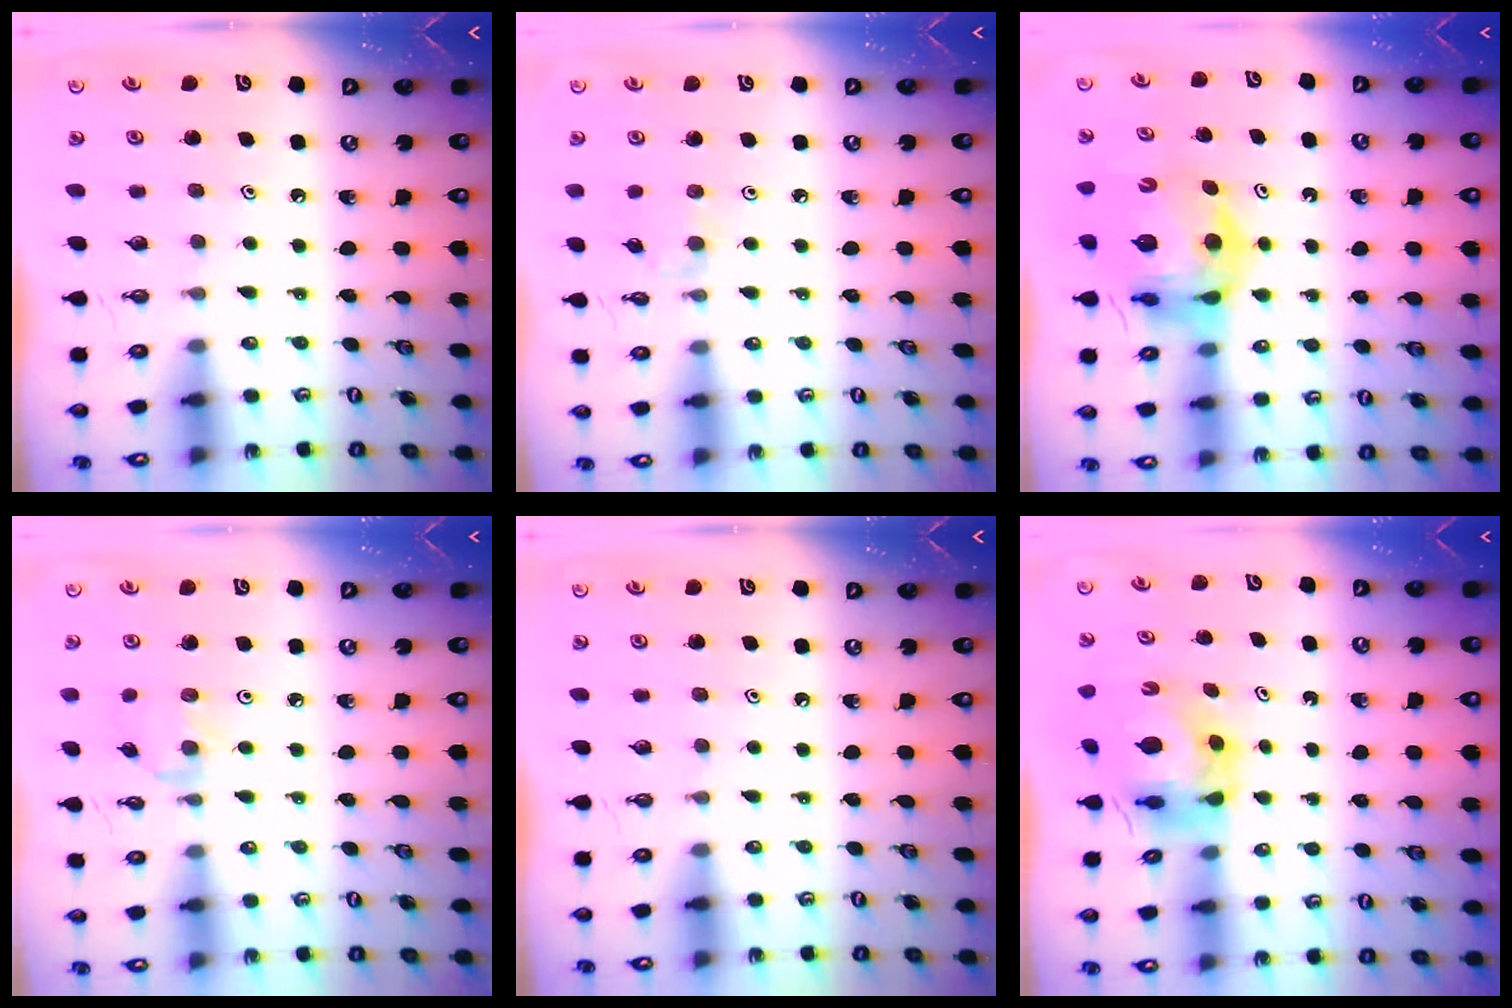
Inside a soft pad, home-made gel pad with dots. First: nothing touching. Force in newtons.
{"total": 2.5, "press": 2.5, "slide": 0.5}
{"total": 13.5, "press": 13.4, "slide": 1.4}
{"total": 3.0, "press": 3.0, "slide": 0.5}
{"total": 0.0}
{"total": 5.8, "press": 5.8, "slide": 0.5}